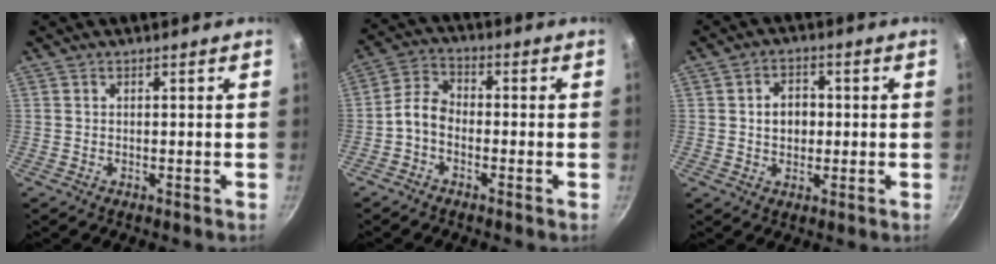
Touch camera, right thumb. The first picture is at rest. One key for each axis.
{"total": 5.1, "fx": -2.0, "fy": 3.2, "fz": 3.5, "tx": -0.070, "ty": 0.034, "tz": -0.052}
{"total": 5.5, "fx": 0.3, "fy": 4.3, "fz": 3.5, "tx": -0.030, "ty": 0.009, "tz": 0.001}